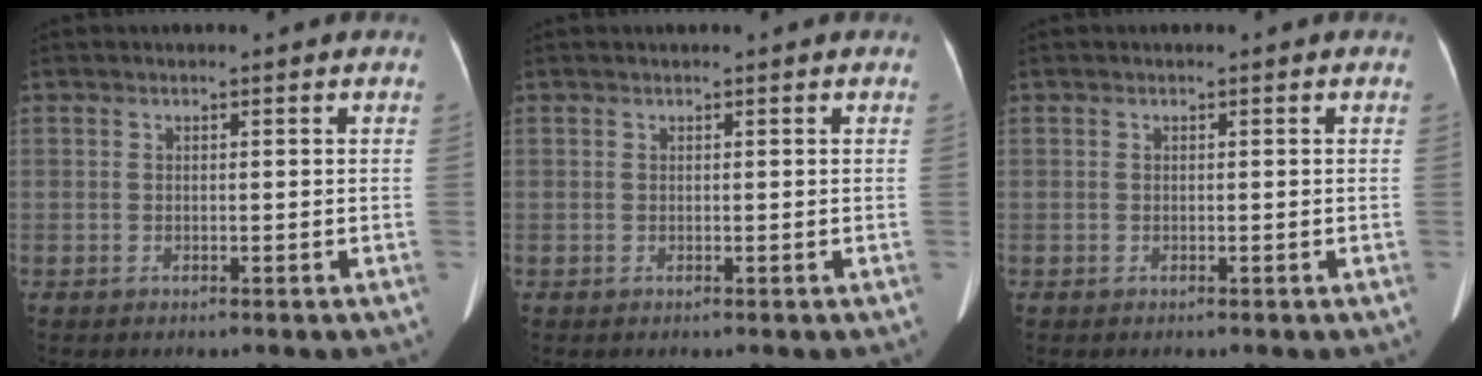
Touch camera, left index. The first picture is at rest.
{"total": 1.1, "force": [1.0, 0.0, 0.5], "torque": [-0.006, 0.020, 0.020]}
{"total": 0.0}